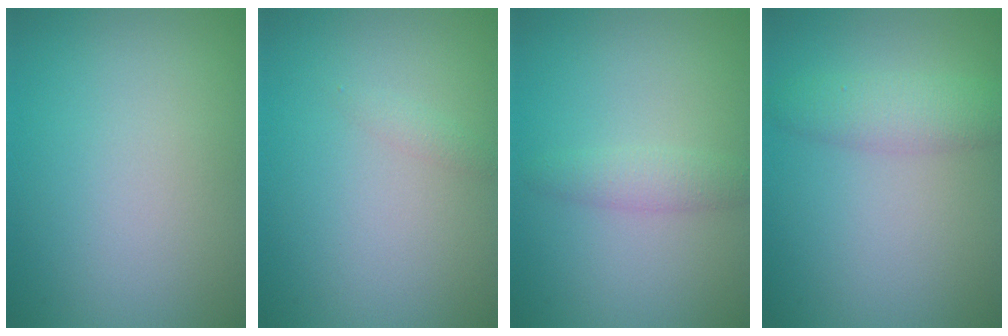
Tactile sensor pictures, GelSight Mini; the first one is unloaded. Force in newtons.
{"total": 0.7, "press": 0.7, "slide": 0.0}
{"total": 1.8, "press": 1.8, "slide": 0.1}
{"total": 3.0, "press": 3.0, "slide": 0.0}